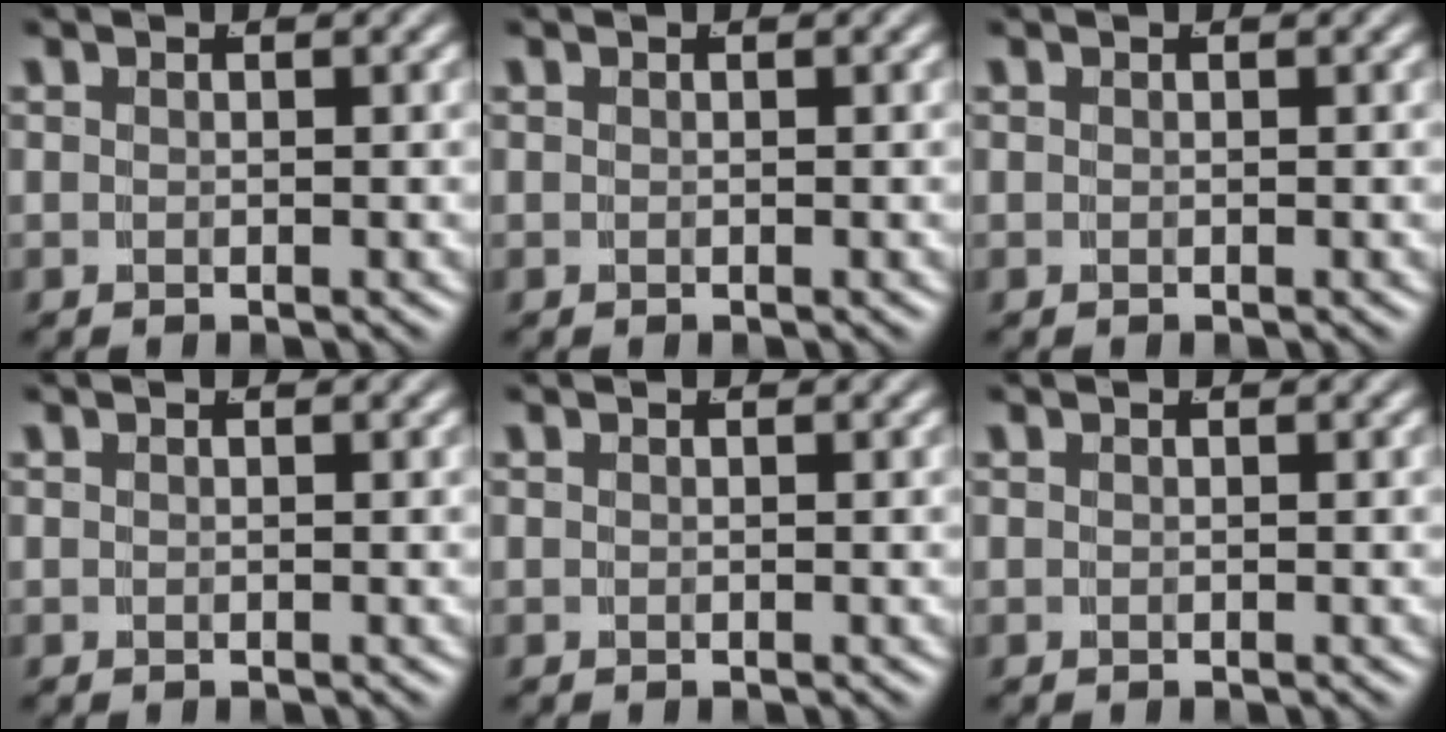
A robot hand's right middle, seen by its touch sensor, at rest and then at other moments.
{"total": 0.0}
{"total": 0.0}
{"total": 0.0}
{"total": 0.0}
{"total": 0.0}